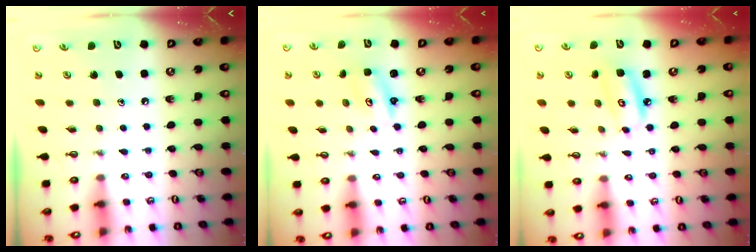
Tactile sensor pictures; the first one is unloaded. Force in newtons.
{"total": 2.6, "press": 2.5, "slide": 0.3}
{"total": 6.8, "press": 6.8, "slide": 0.5}